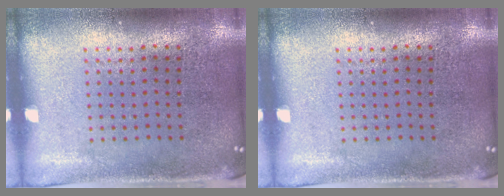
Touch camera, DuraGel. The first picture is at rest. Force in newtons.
{"total": 0.0}